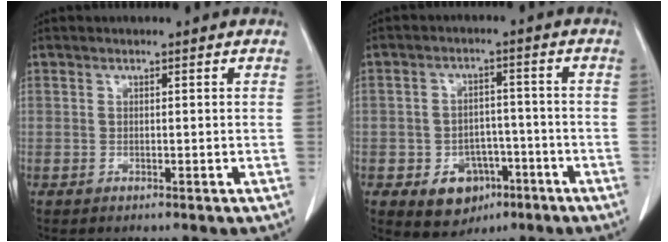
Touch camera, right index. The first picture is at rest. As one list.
[{"total": 7.4, "force": [-3.5, 5.5, 3.6], "torque": [-0.054, 0.009, -0.043]}]